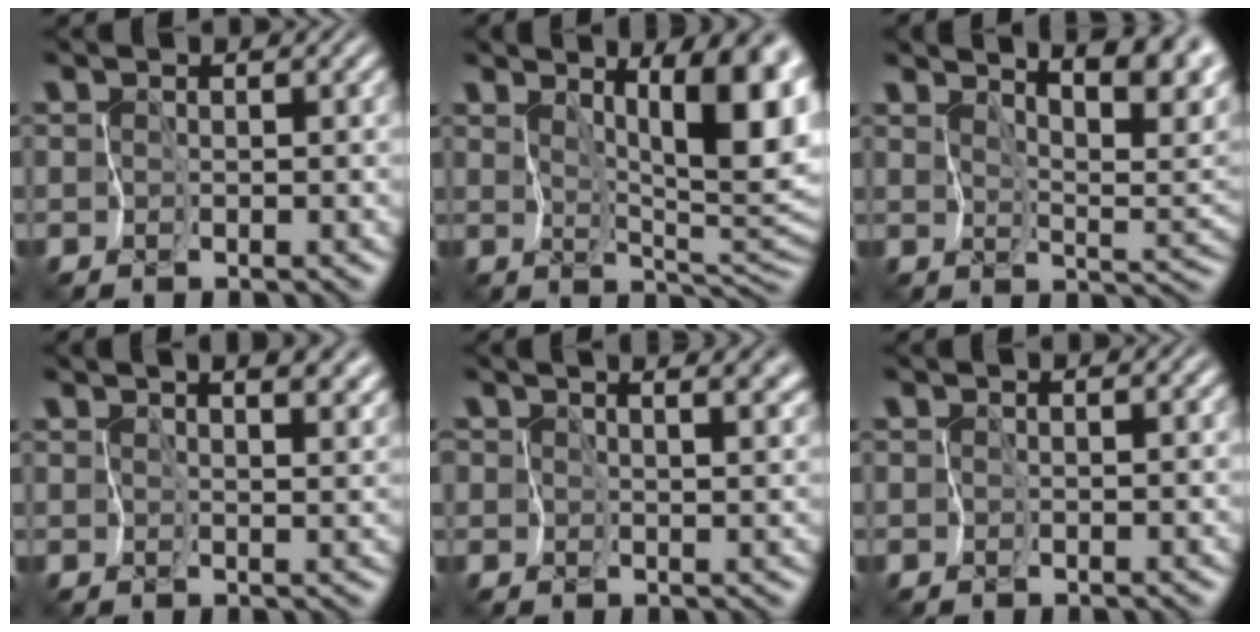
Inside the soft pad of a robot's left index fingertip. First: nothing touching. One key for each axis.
{"total": 9.5, "fx": 4.2, "fy": 2.7, "fz": 8.1, "tx": -0.107, "ty": 0.007, "tz": 0.066}
{"total": 8.3, "fx": 6.0, "fy": 1.8, "fz": 5.4, "tx": -0.084, "ty": 0.015, "tz": 0.082}
{"total": 8.2, "fx": 4.9, "fy": 3.9, "fz": 5.3, "tx": -0.064, "ty": 0.027, "tz": 0.060}
{"total": 9.5, "fx": 5.8, "fy": 4.5, "fz": 6.0, "tx": -0.064, "ty": 0.043, "tz": 0.046}
{"total": 0.0}